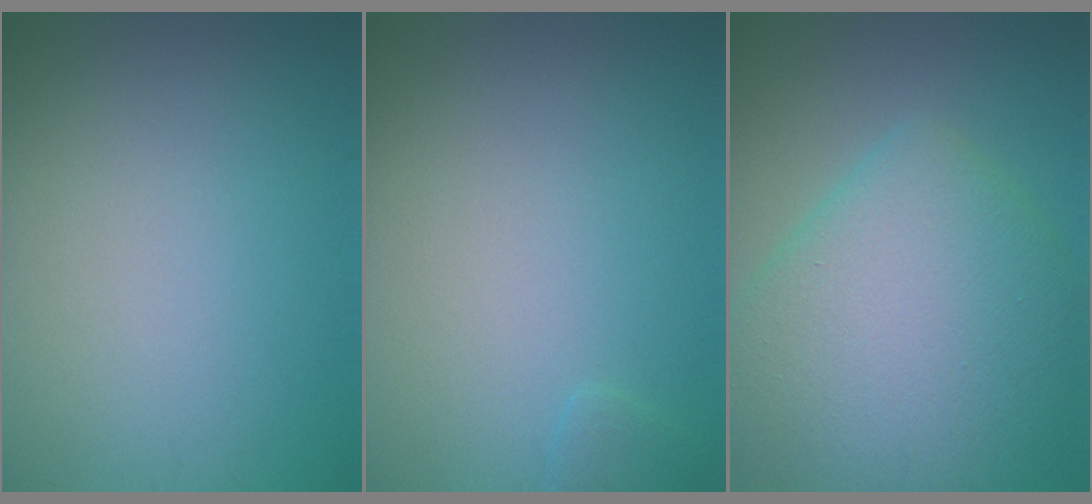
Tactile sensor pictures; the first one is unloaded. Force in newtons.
{"total": 0.7, "press": 0.7, "slide": 0.1}
{"total": 9.5, "press": 9.5, "slide": 0.4}